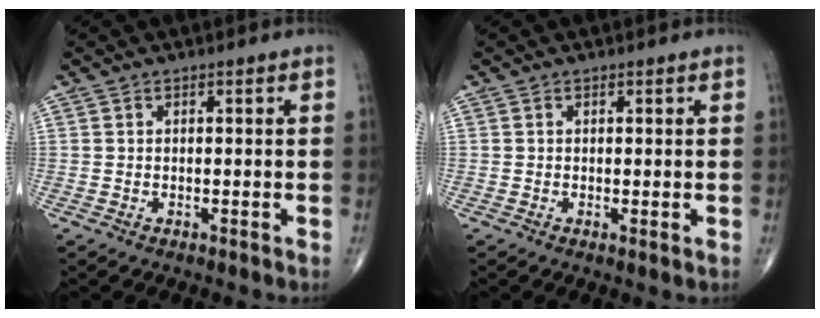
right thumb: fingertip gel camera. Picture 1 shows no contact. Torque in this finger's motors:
{"motor_torque": [-0.30, -0.42, 0.17, -0.13, 0.01]}